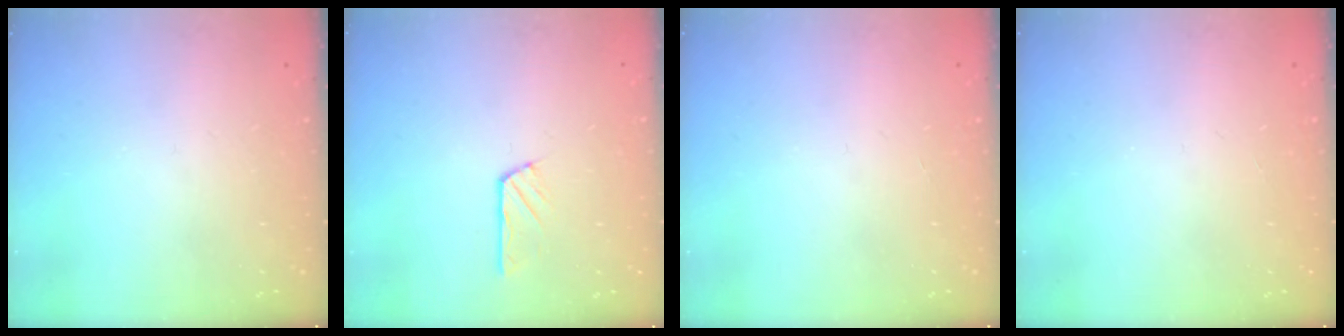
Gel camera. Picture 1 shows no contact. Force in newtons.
{"total": 2.9, "press": 2.8, "slide": 0.4}
{"total": 0.0}
{"total": 0.0}